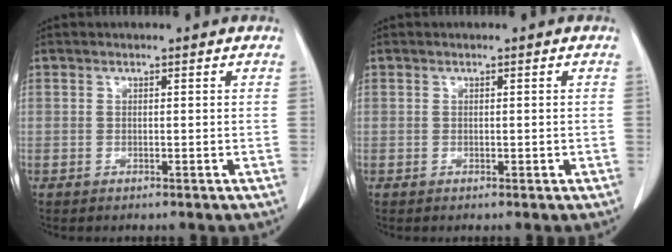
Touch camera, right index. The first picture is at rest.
{"total": 0.6, "force": [-0.1, 0.3, 0.5], "torque": [-0.009, 0.002, 0.001]}